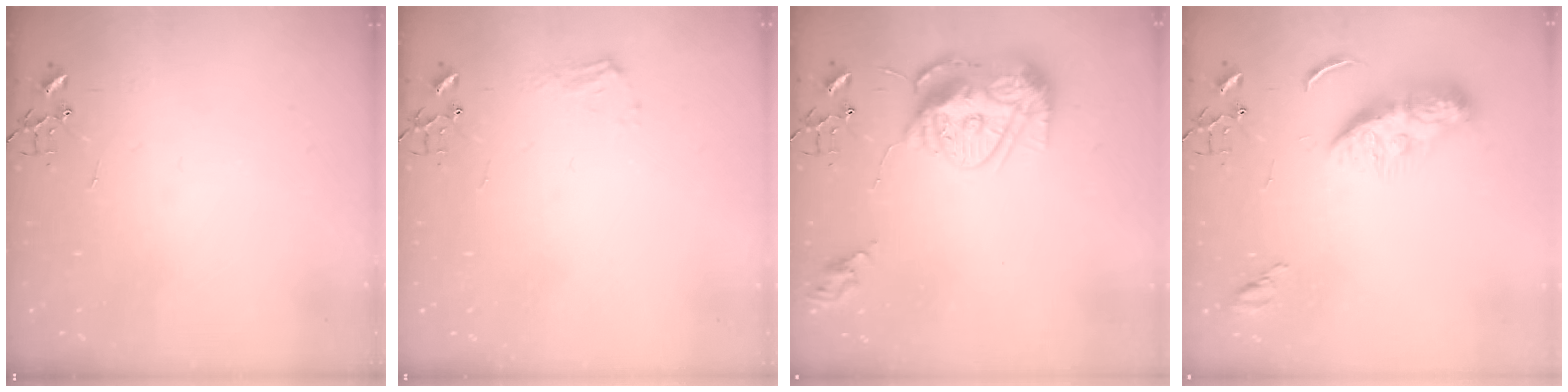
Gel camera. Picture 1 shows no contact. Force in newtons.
{"total": 7.2, "press": 7.2, "slide": 0.8}
{"total": 14.9, "press": 14.8, "slide": 1.2}
{"total": 10.3, "press": 10.2, "slide": 0.9}